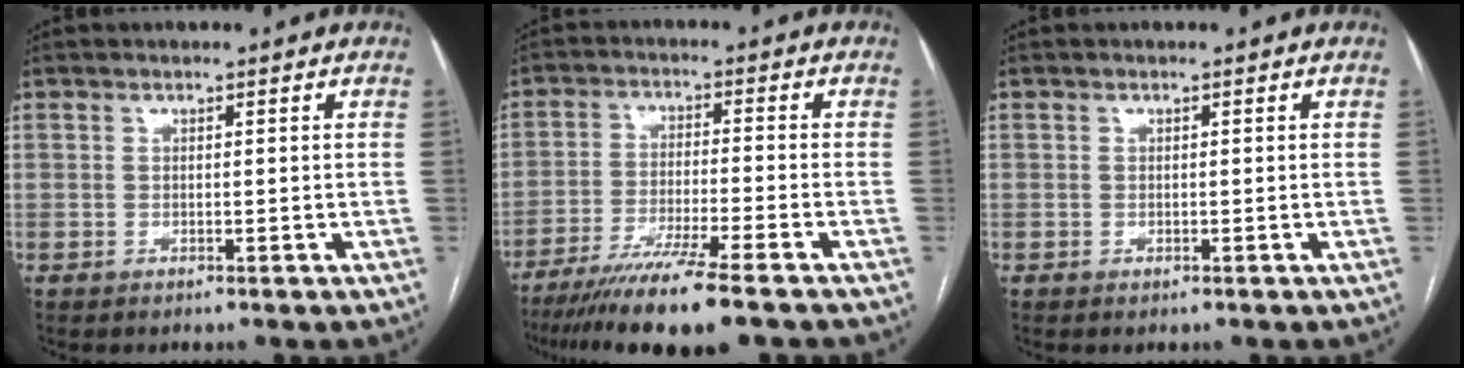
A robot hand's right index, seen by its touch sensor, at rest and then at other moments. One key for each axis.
{"total": 12.7, "fx": -9.8, "fy": -0.8, "fz": 8.0, "tx": -0.129, "ty": -0.036, "tz": -0.161}
{"total": 0.0}